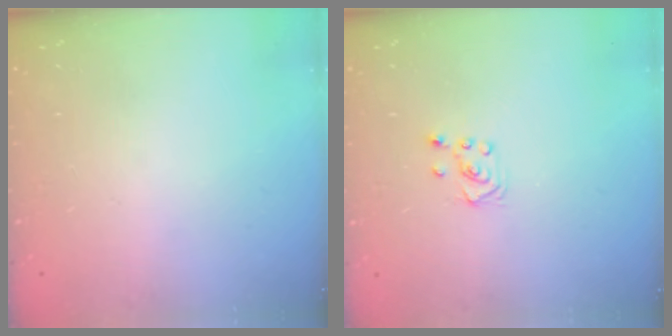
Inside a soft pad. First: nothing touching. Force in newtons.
{"total": 3.0, "press": 3.0, "slide": 0.3}